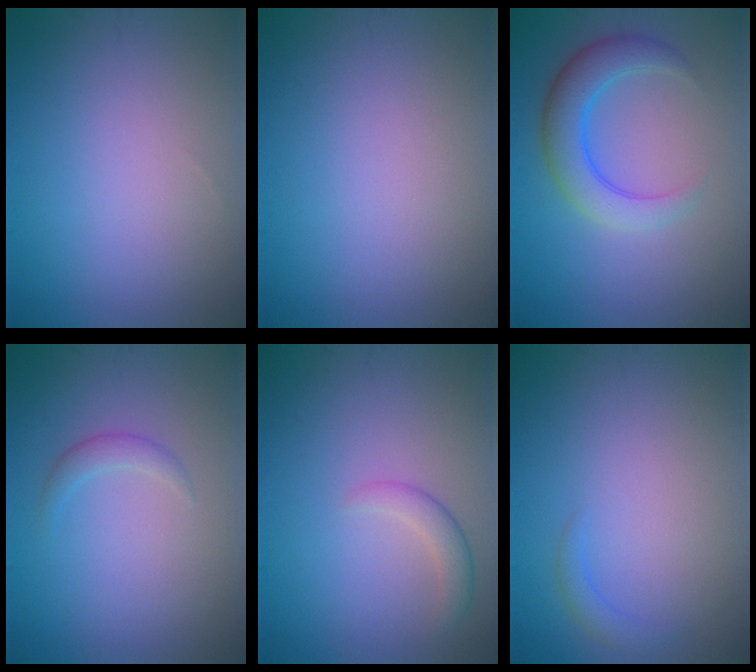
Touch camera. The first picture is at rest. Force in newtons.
{"total": 0.0}
{"total": 4.3, "press": 4.3, "slide": 0.1}
{"total": 1.3, "press": 1.3, "slide": 0.0}
{"total": 1.8, "press": 1.8, "slide": 0.0}
{"total": 1.1, "press": 1.1, "slide": 0.1}